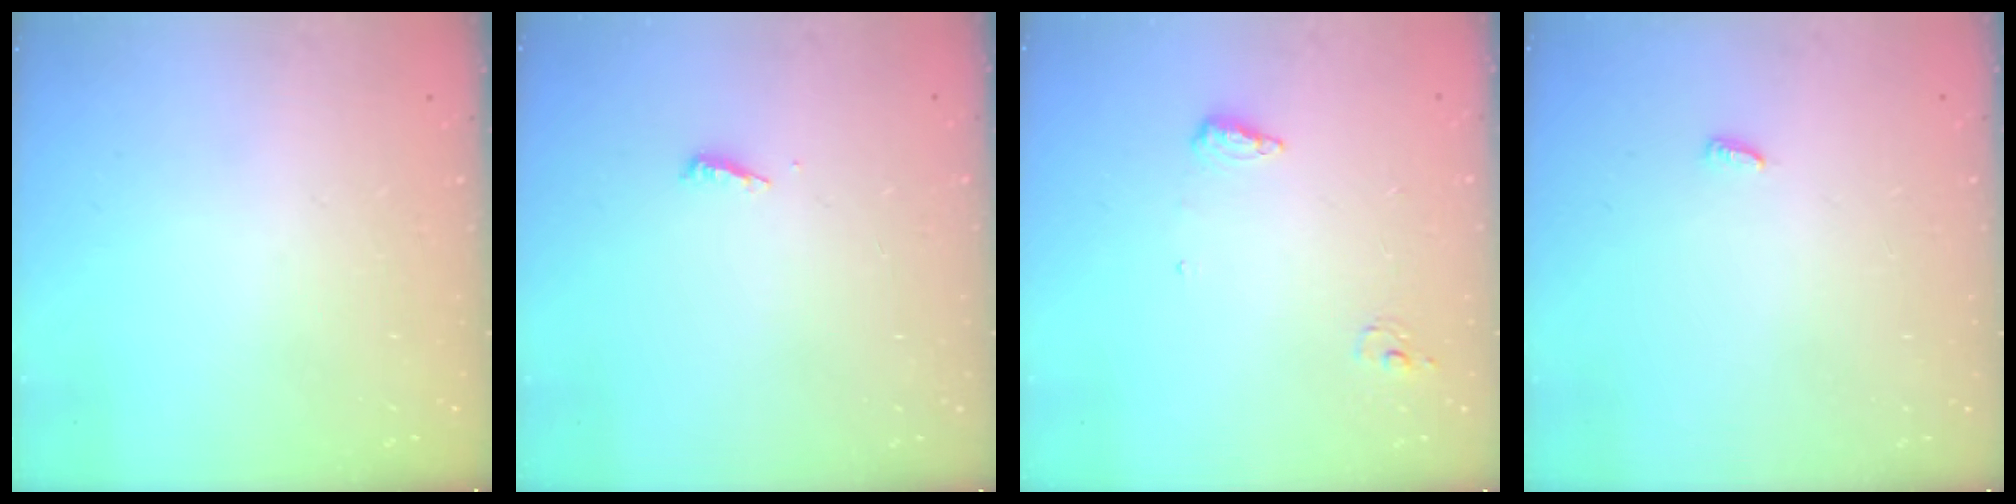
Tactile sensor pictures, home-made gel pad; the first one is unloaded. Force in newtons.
{"total": 3.6, "press": 3.6, "slide": 0.4}
{"total": 6.3, "press": 6.1, "slide": 1.6}
{"total": 3.5, "press": 3.4, "slide": 0.6}